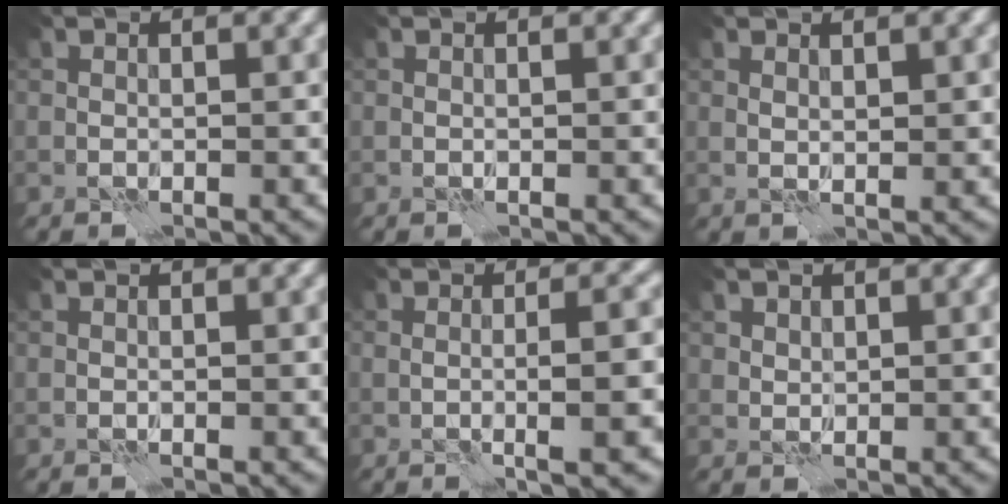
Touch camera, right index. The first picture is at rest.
{"total": 0.0}
{"total": 1.1, "force": [0.6, 0.2, 0.9], "torque": [-0.016, -0.003, 0.011]}
{"total": 0.0}
{"total": 4.3, "force": [-0.5, 1.0, 4.2], "torque": [-0.054, 0.006, -0.009]}
{"total": 1.2, "force": [0.7, 0.9, 0.4], "torque": [-0.006, -0.003, 0.015]}